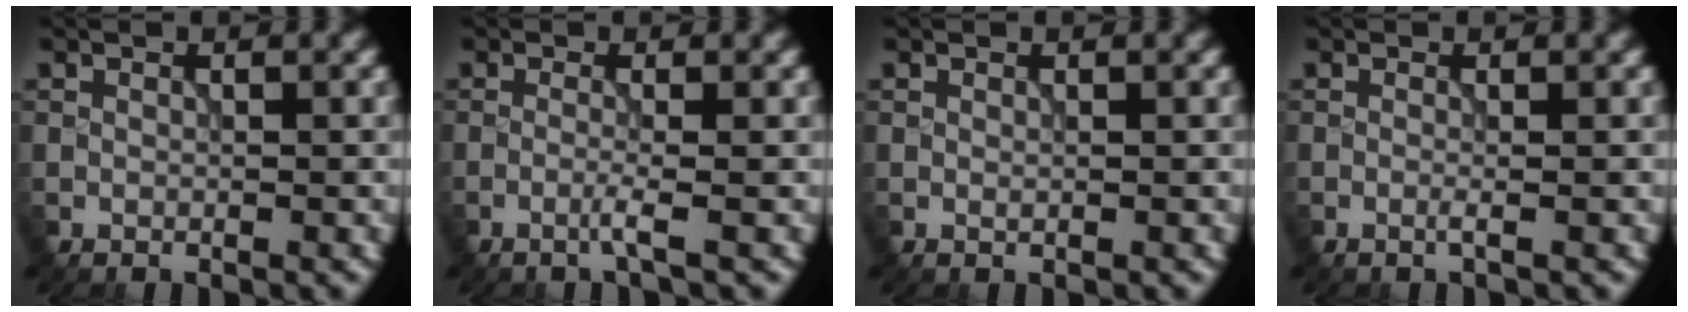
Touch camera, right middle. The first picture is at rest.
{"total": 1.6, "force": [-0.6, 0.2, 1.5], "torque": [-0.024, 0.002, -0.021]}
{"total": 0.0}
{"total": 0.9, "force": [-0.2, 0.2, 0.8], "torque": [-0.014, -0.005, -0.008]}